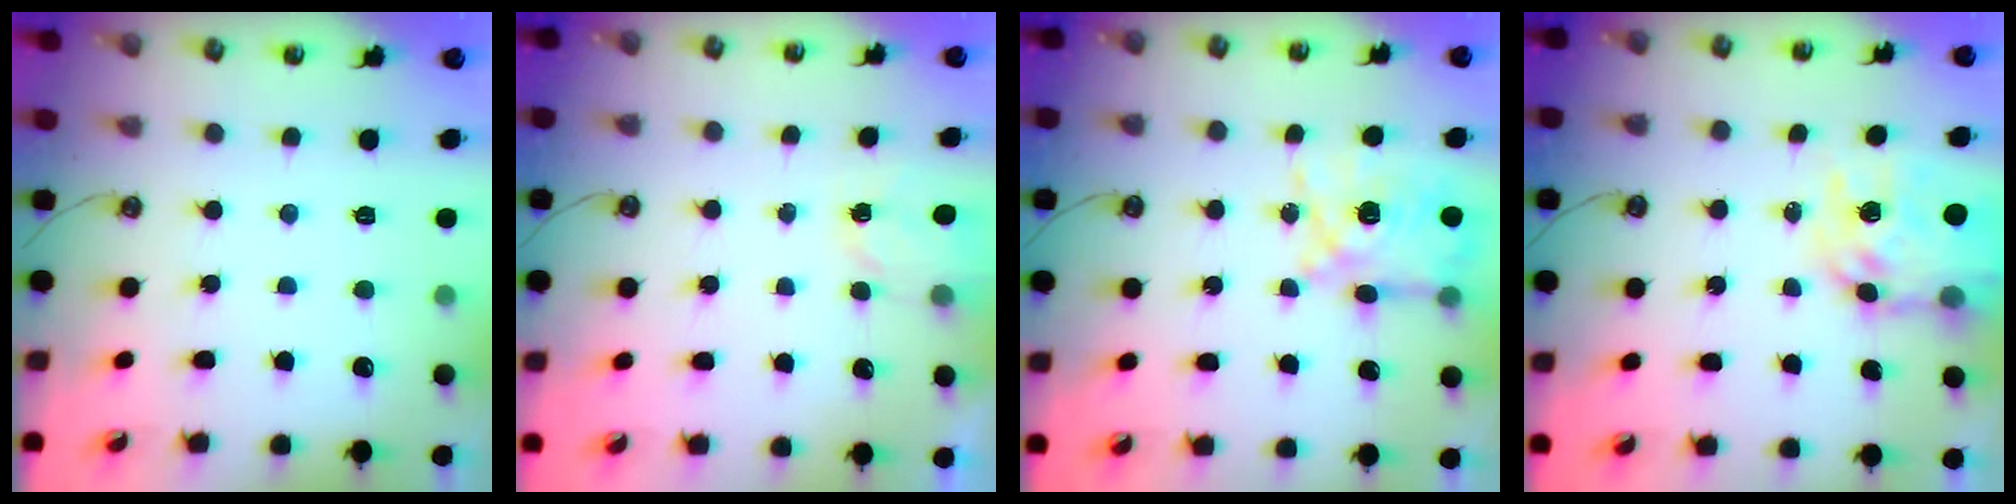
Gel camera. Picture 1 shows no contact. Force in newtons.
{"total": 2.4, "press": 2.4, "slide": 0.3}
{"total": 9.0, "press": 9.0, "slide": 0.7}
{"total": 12.3, "press": 12.3, "slide": 1.0}